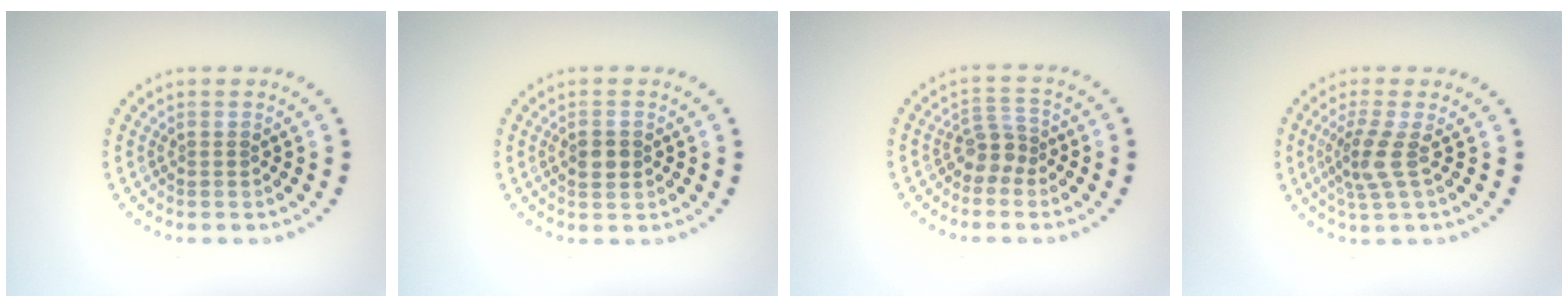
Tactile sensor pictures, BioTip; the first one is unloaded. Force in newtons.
{"total": 1.7, "press": 1.7, "slide": 0.1}
{"total": 2.2, "press": 1.7, "slide": 1.5}
{"total": 2.7, "press": 2.1, "slide": 1.7}